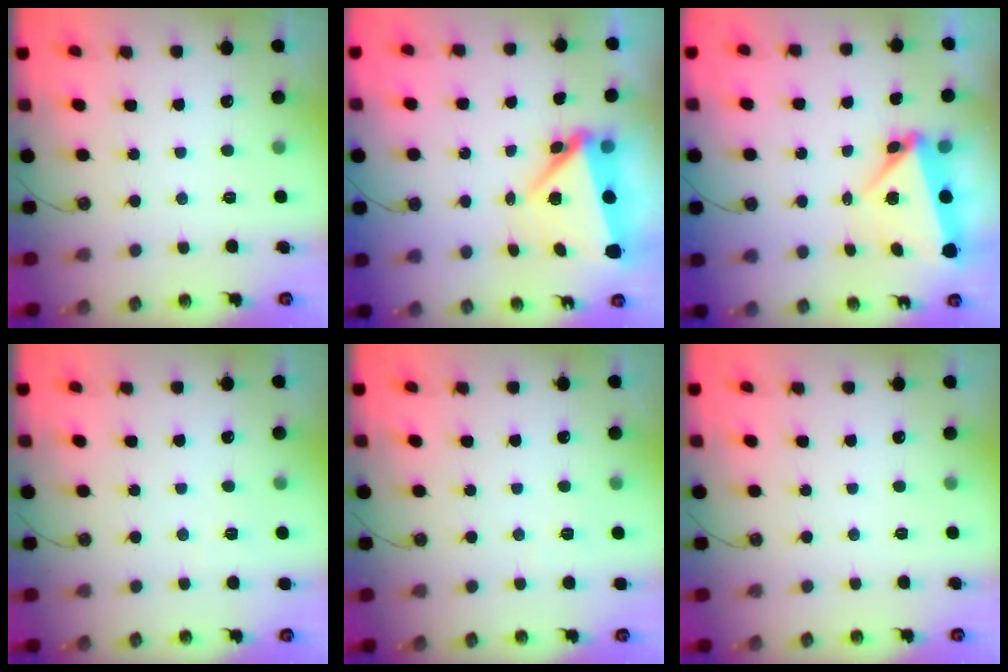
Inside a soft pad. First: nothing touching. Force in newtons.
{"total": 7.2, "press": 6.7, "slide": 2.7}
{"total": 5.7, "press": 5.4, "slide": 2.0}
{"total": 2.3, "press": 1.3, "slide": 1.9}
{"total": 1.9, "press": 1.9, "slide": 0.4}
{"total": 0.0}